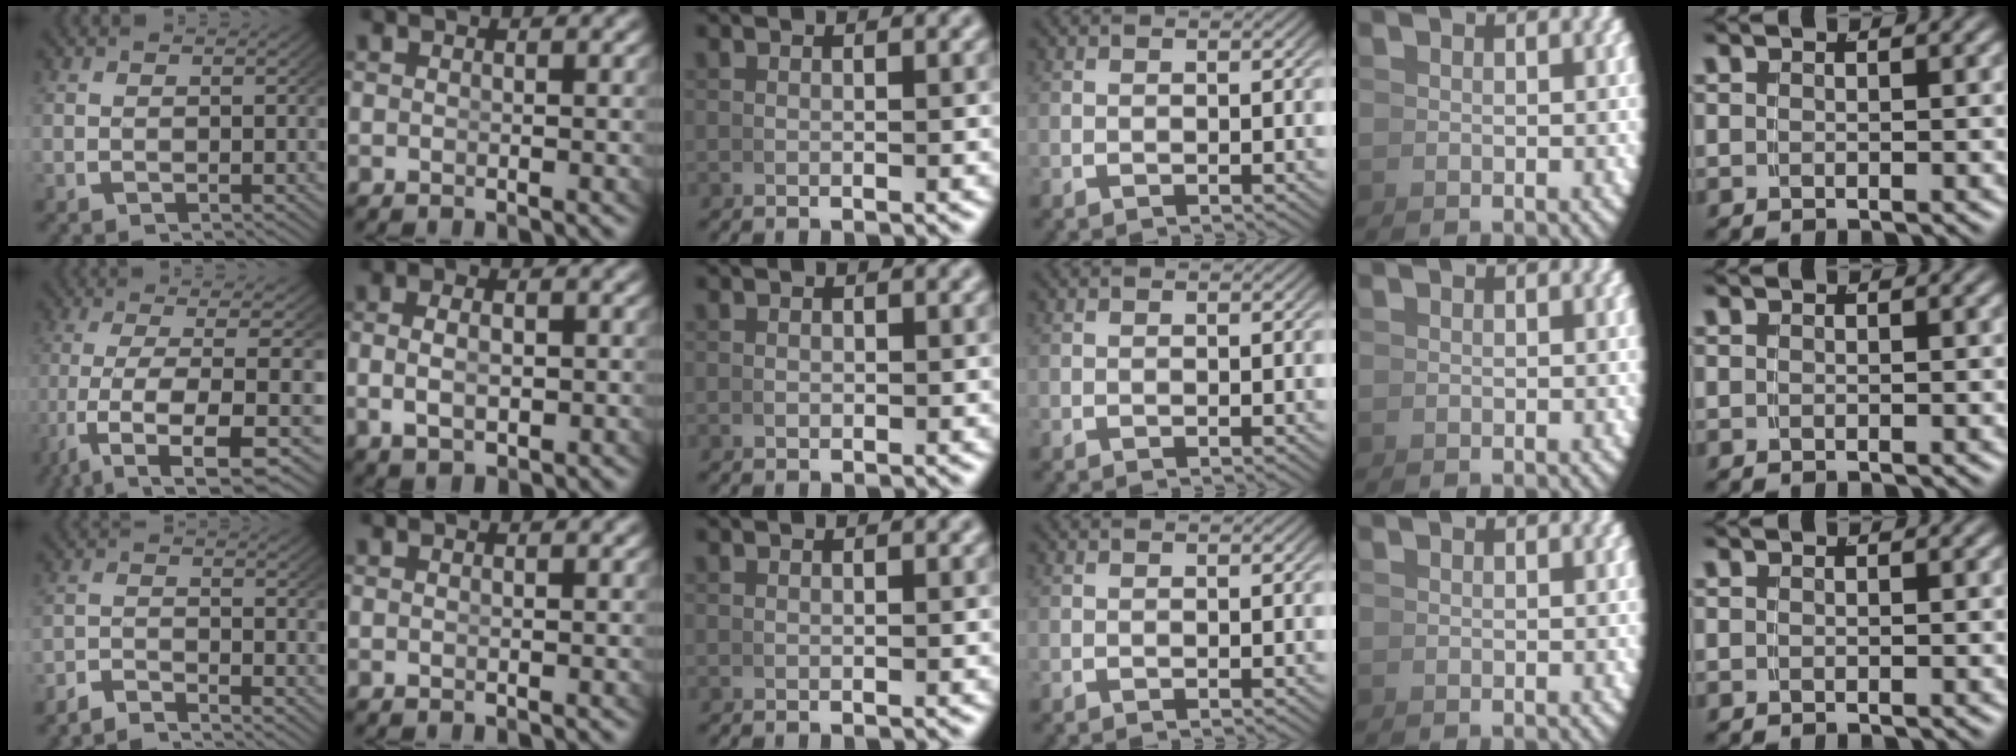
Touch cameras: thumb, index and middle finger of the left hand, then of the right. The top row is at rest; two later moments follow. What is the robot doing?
{"motion": "lift_and_place", "object": "hoodie"}